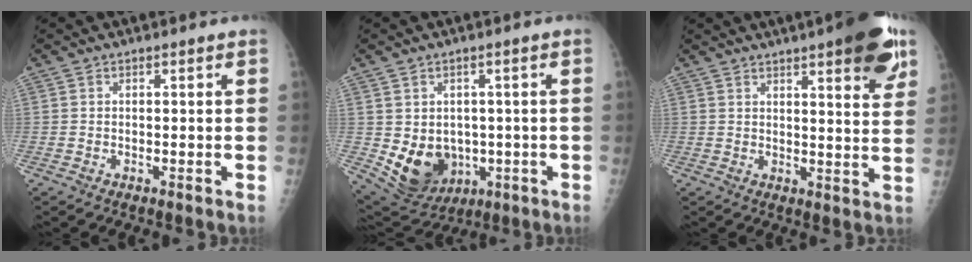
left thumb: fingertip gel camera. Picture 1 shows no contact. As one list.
[{"total": 11.3, "force": [-1.7, 9.1, 6.4], "torque": [-0.078, -0.001, 0.003]}, {"total": 13.5, "force": [7.7, 3.1, 10.6], "torque": [-0.113, -0.029, 0.095]}]